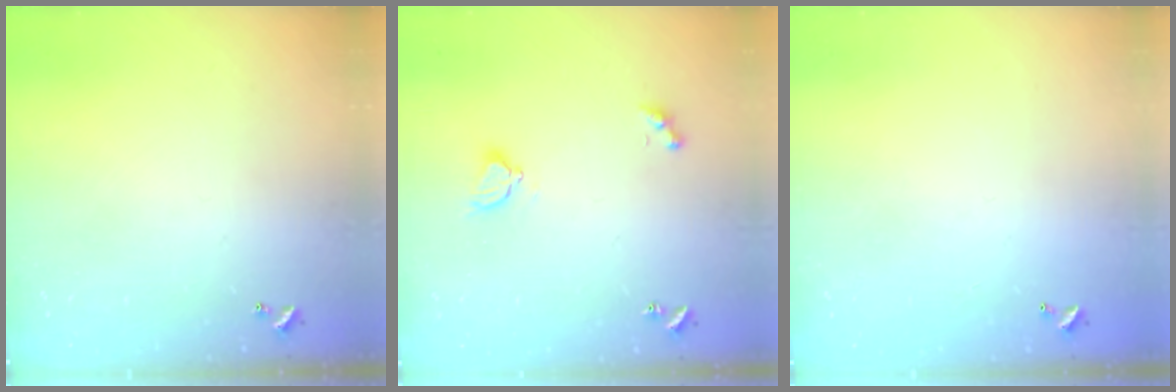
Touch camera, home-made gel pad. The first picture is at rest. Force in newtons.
{"total": 3.0, "press": 3.0, "slide": 0.5}
{"total": 3.0, "press": 3.0, "slide": 0.1}